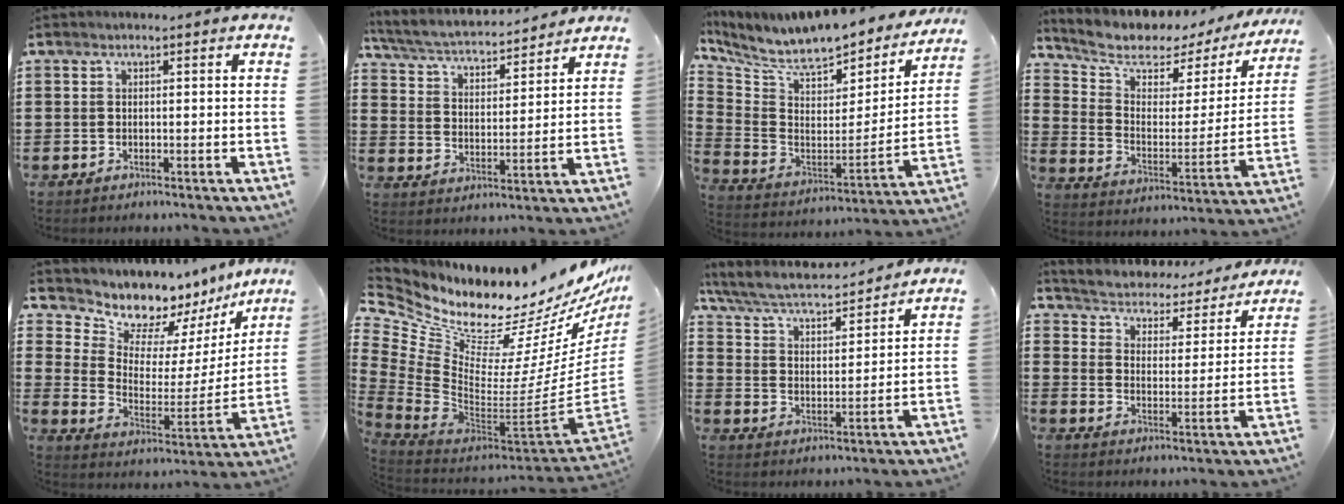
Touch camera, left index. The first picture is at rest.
{"total": 3.9, "force": [3.7, 0.5, 1.2], "torque": [-0.045, -0.029, 0.057]}
{"total": 8.2, "force": [7.1, 2.2, 3.3], "torque": [-0.095, -0.065, 0.118]}
{"total": 6.3, "force": [4.7, 3.1, 2.9], "torque": [-0.081, -0.037, 0.076]}
{"total": 8.9, "force": [8.3, 3.0, 1.5], "torque": [-0.057, -0.080, 0.141]}
{"total": 10.2, "force": [8.9, 2.2, 4.5], "torque": [-0.117, -0.107, 0.144]}
{"total": 5.2, "force": [4.6, 0.9, 2.2], "torque": [-0.064, -0.031, 0.073]}
{"total": 3.3, "force": [3.3, 0.4, -0.2], "torque": [-0.021, -0.034, 0.047]}